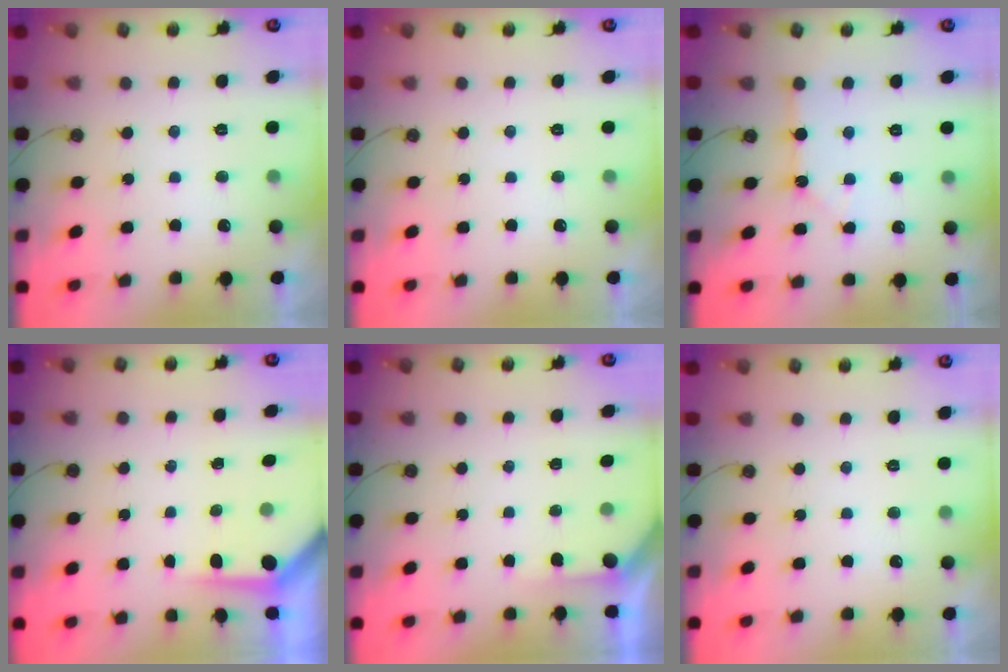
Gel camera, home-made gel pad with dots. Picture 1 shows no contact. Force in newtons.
{"total": 0.0}
{"total": 2.5, "press": 2.5, "slide": 0.2}
{"total": 3.7, "press": 3.7, "slide": 0.4}
{"total": 2.2, "press": 2.2, "slide": 0.2}
{"total": 0.0}